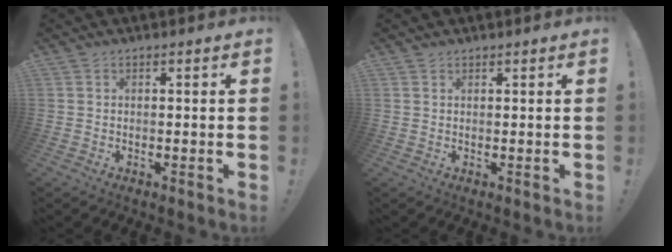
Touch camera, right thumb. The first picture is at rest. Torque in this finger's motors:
{"motor_torque": [-0.14, -0.58, -0.25, -0.28, -0.04]}